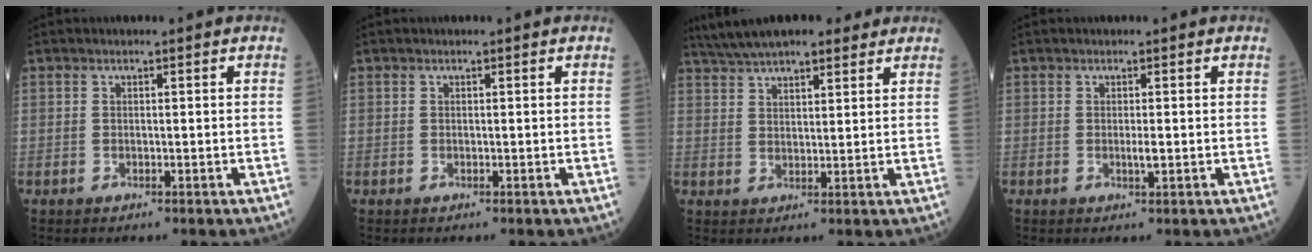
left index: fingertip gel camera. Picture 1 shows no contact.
{"total": 0.0}
{"total": 13.3, "force": [11.1, 3.5, 6.4], "torque": [-0.110, 0.044, 0.173]}
{"total": 1.2, "force": [0.1, 0.2, 1.1], "torque": [-0.023, -0.002, 0.001]}